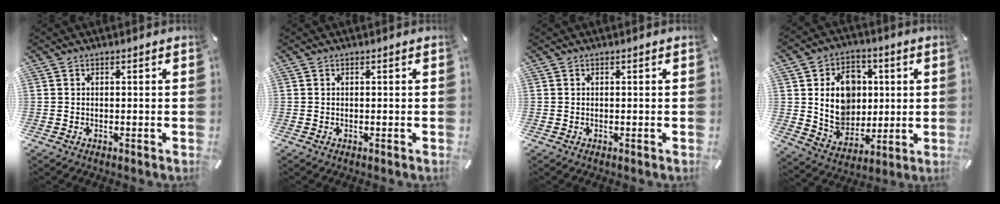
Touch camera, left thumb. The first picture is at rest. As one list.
[{"total": 0.0}, {"total": 0.0}, {"total": 14.1, "force": [2.1, 12.0, 7.1], "torque": [-0.123, 0.007, 0.045]}]